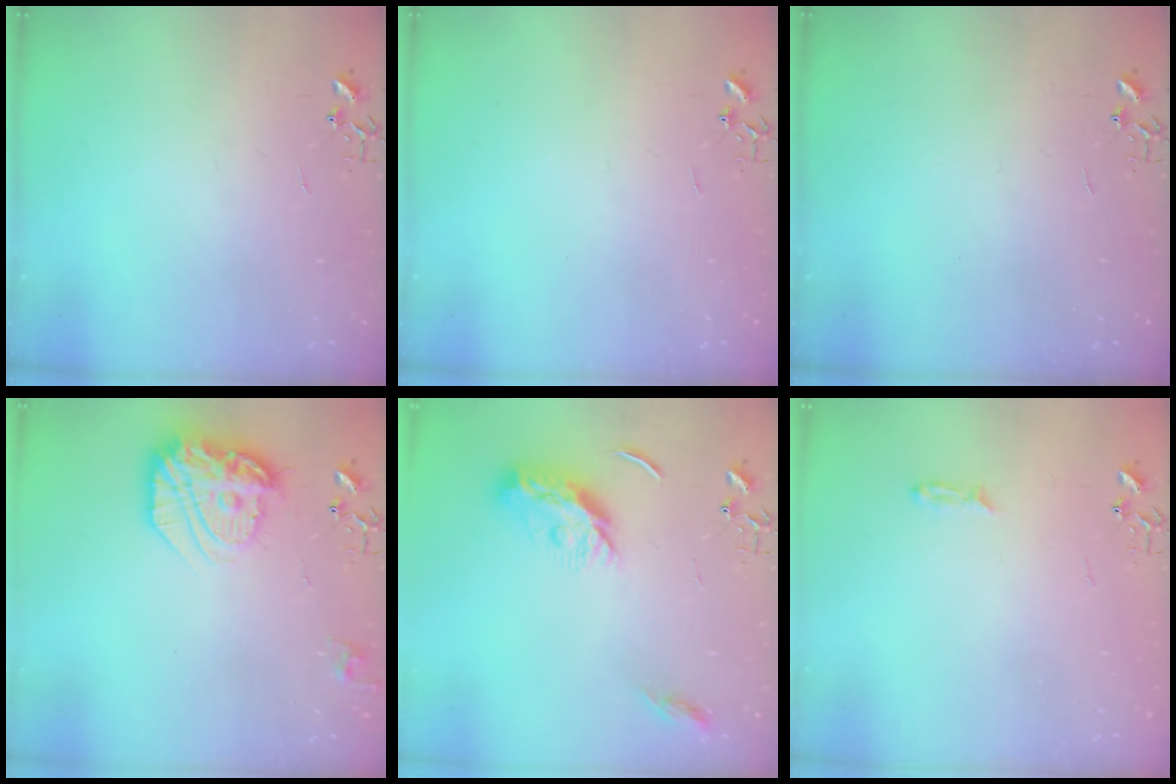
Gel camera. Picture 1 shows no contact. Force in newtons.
{"total": 0.0}
{"total": 0.0}
{"total": 20.4, "press": 20.3, "slide": 1.8}
{"total": 9.6, "press": 9.6, "slide": 0.0}
{"total": 2.7, "press": 2.7, "slide": 0.4}